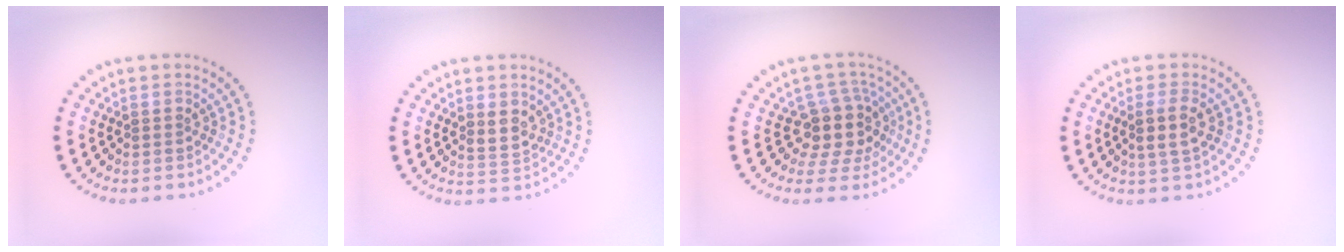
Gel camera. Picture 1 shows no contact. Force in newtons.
{"total": 1.9, "press": 1.6, "slide": 1.1}
{"total": 3.9, "press": 3.0, "slide": 2.4}
{"total": 2.1, "press": 2.0, "slide": 0.8}